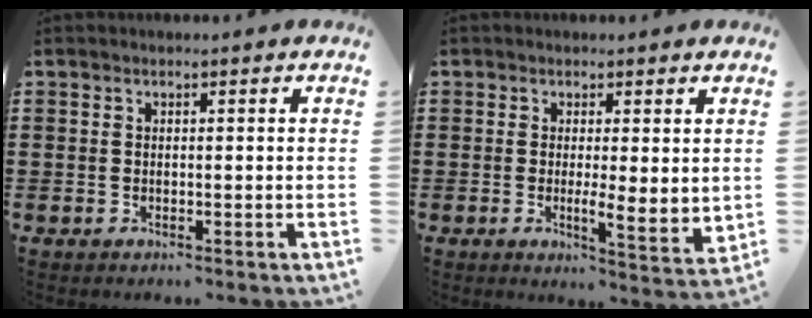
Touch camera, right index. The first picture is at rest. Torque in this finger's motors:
{"motor_torque": [0.05, 0.05, 0.25, 0.06]}